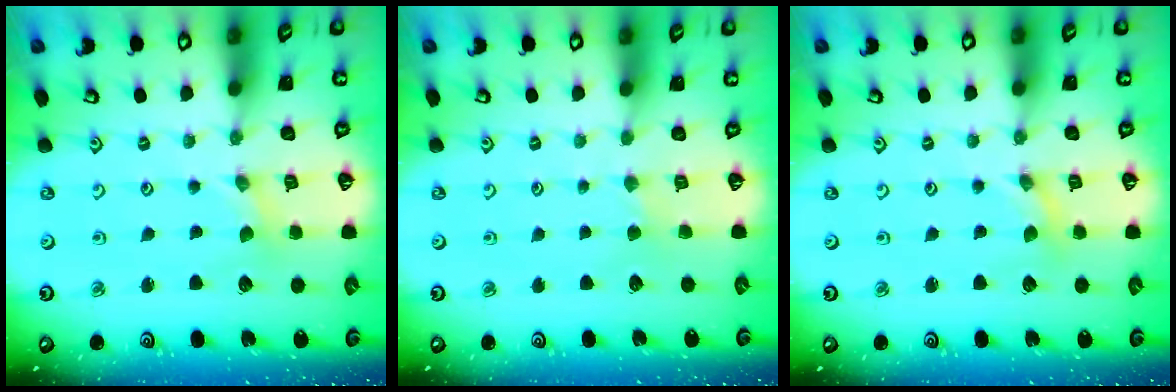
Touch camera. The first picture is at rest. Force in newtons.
{"total": 2.0, "press": 1.9, "slide": 0.3}
{"total": 0.0}